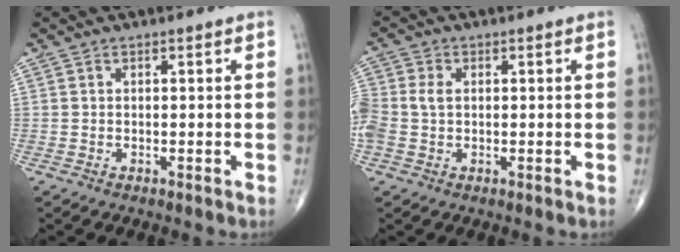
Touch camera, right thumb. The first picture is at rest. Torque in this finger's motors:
{"motor_torque": [0.22, 0.20, 0.48, 0.25, 0.13]}